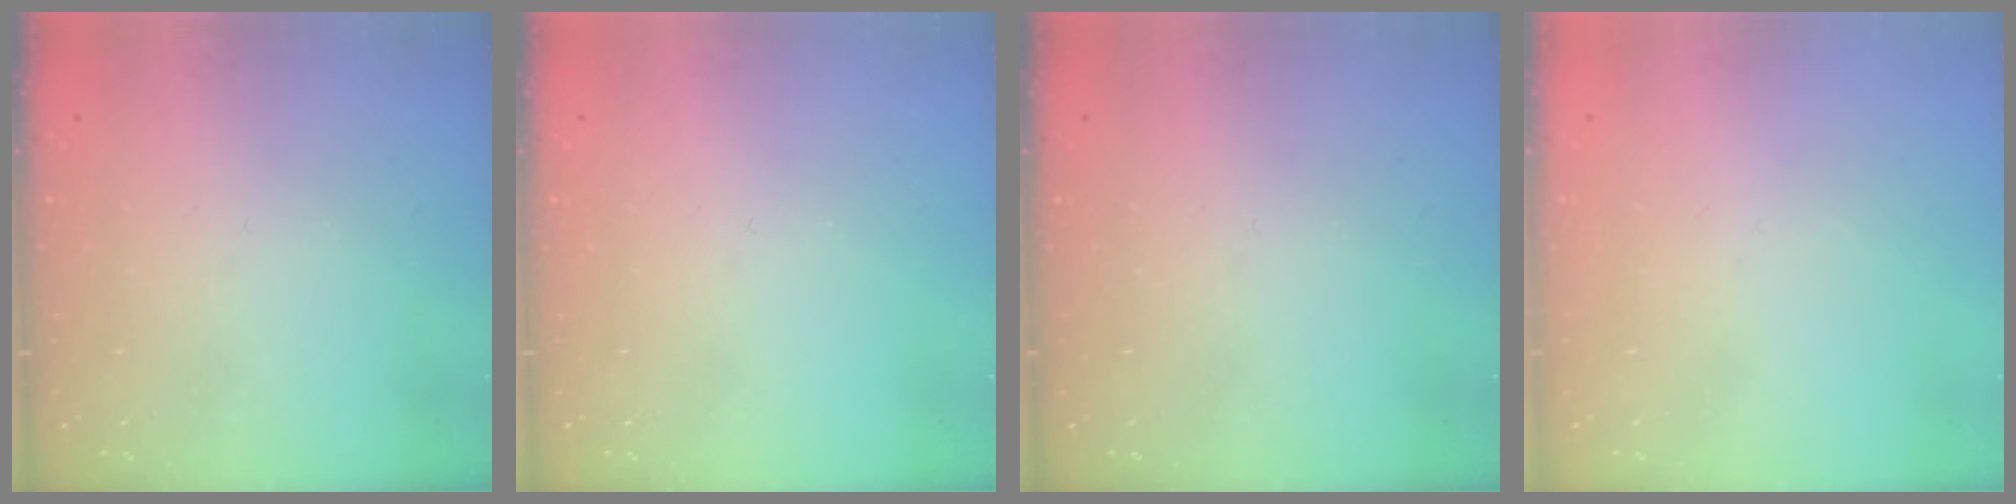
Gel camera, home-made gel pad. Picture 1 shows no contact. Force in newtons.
{"total": 0.0}
{"total": 0.0}
{"total": 1.9, "press": 1.9, "slide": 0.1}